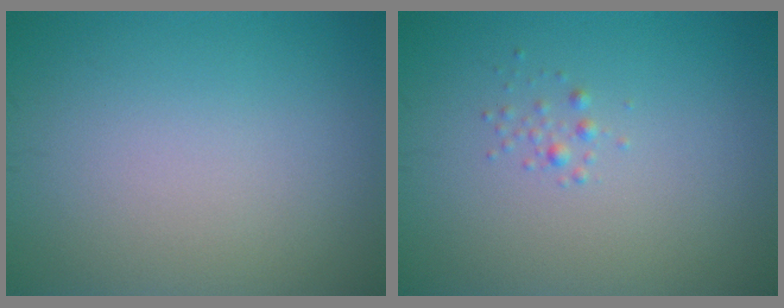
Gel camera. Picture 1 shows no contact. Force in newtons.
{"total": 0.7, "press": 0.7, "slide": 0.0}